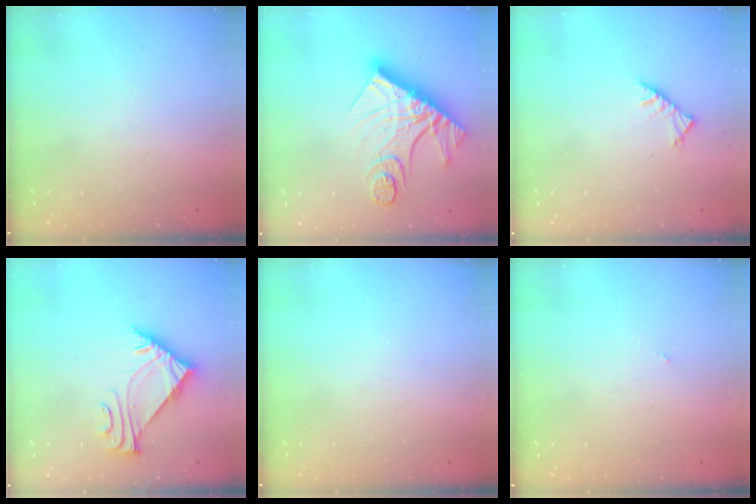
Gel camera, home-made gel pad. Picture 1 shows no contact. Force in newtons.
{"total": 16.3, "press": 16.3, "slide": 1.3}
{"total": 4.2, "press": 4.1, "slide": 0.7}
{"total": 6.1, "press": 6.1, "slide": 0.3}
{"total": 0.0}
{"total": 0.0}